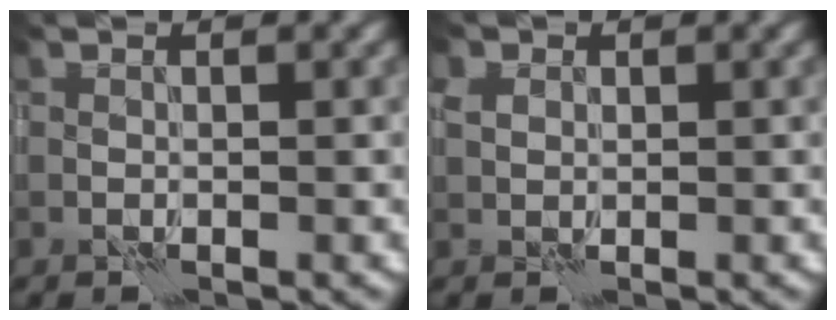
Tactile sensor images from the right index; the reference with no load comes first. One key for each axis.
{"total": 1.8, "fx": 0.7, "fy": 1.5, "fz": 0.6, "tx": -0.013, "ty": 0.006, "tz": 0.010}